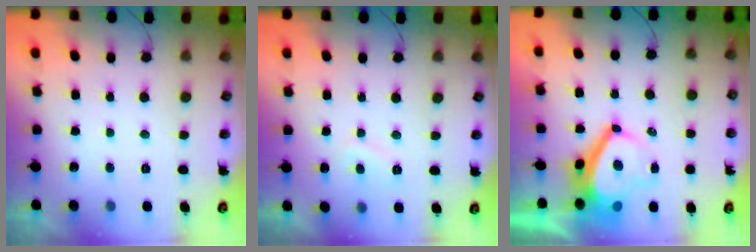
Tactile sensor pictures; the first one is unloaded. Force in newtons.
{"total": 2.5, "press": 2.4, "slide": 0.8}
{"total": 7.9, "press": 7.9, "slide": 1.0}